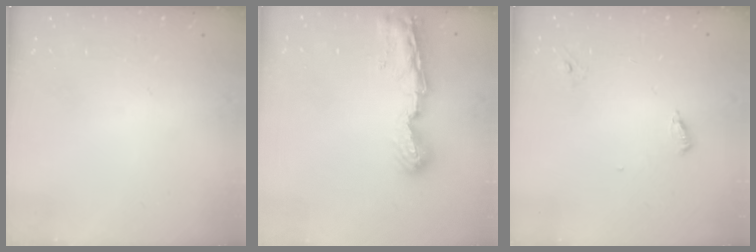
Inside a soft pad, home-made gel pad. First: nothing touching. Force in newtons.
{"total": 9.3, "press": 9.3, "slide": 1.0}
{"total": 4.6, "press": 4.6, "slide": 0.4}